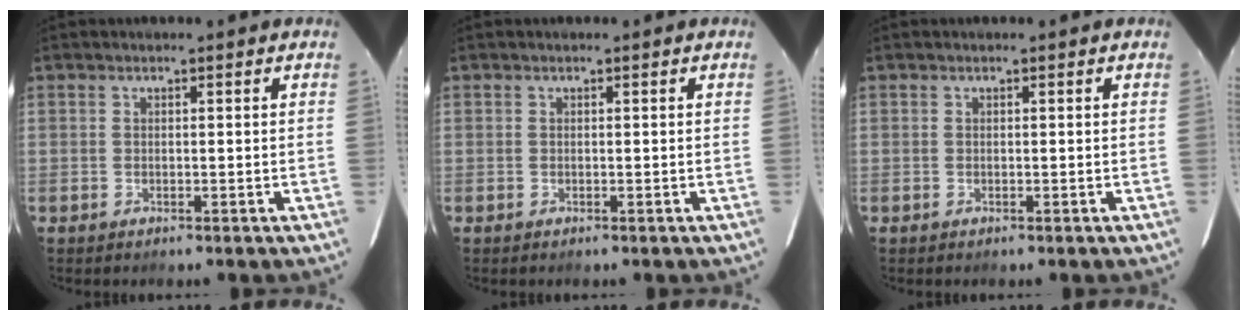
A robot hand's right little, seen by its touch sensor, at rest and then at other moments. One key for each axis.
{"total": 0.0}
{"total": 0.0}